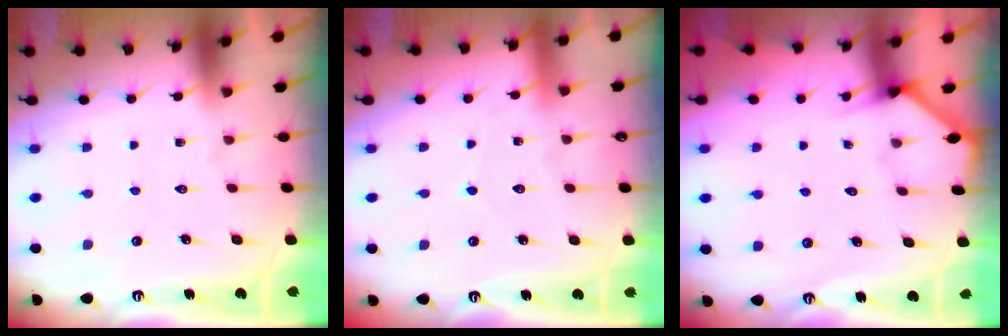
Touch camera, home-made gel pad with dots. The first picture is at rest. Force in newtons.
{"total": 3.0, "press": 2.9, "slide": 0.4}
{"total": 1.7, "press": 1.7, "slide": 0.2}